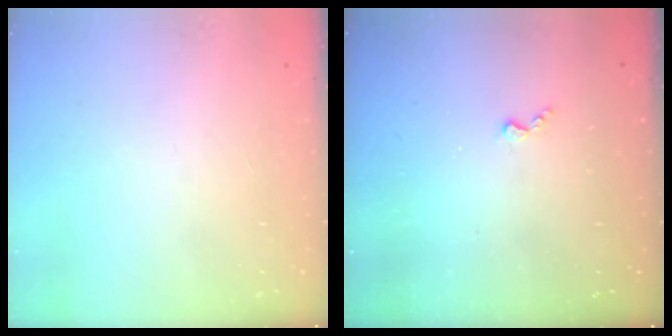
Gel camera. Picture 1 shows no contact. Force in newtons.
{"total": 3.3, "press": 3.3, "slide": 0.5}